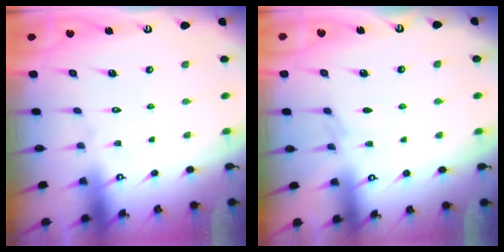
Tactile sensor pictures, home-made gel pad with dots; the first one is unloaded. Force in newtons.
{"total": 2.8, "press": 2.8, "slide": 0.5}